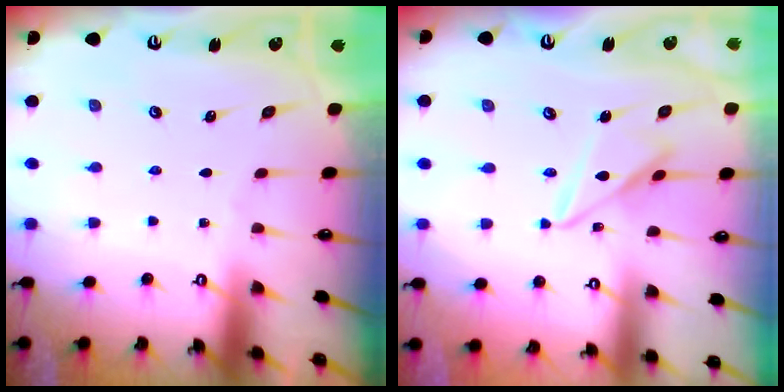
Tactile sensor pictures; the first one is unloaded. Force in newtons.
{"total": 11.8, "press": 11.8, "slide": 1.1}